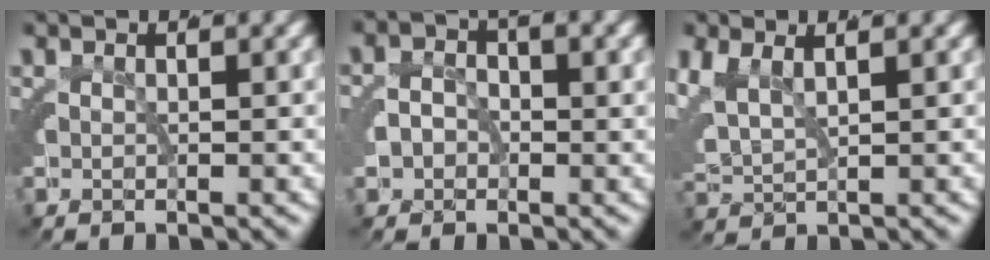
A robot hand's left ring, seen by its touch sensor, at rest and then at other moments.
{"total": 4.2, "force": [-0.6, 4.0, 1.3], "torque": [-0.026, -0.013, -0.008]}
{"total": 4.9, "force": [1.0, 4.2, 2.3], "torque": [-0.079, -0.009, 0.018]}